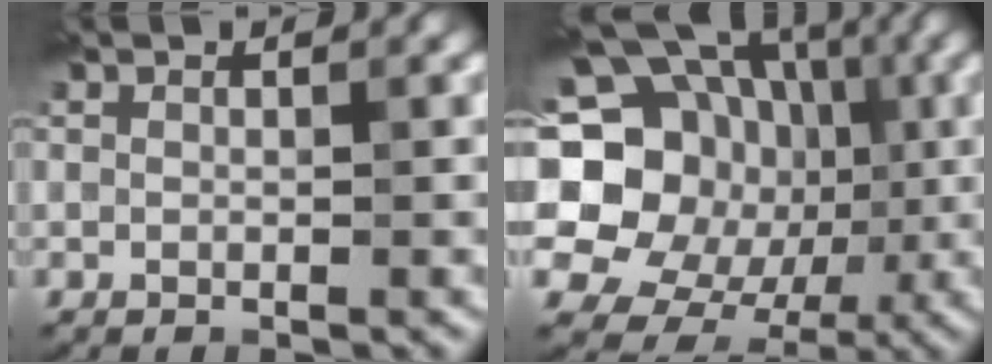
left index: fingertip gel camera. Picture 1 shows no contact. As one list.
[{"total": 18.1, "force": [0.1, 16.1, 8.1], "torque": [-0.175, 0.026, -0.026]}]